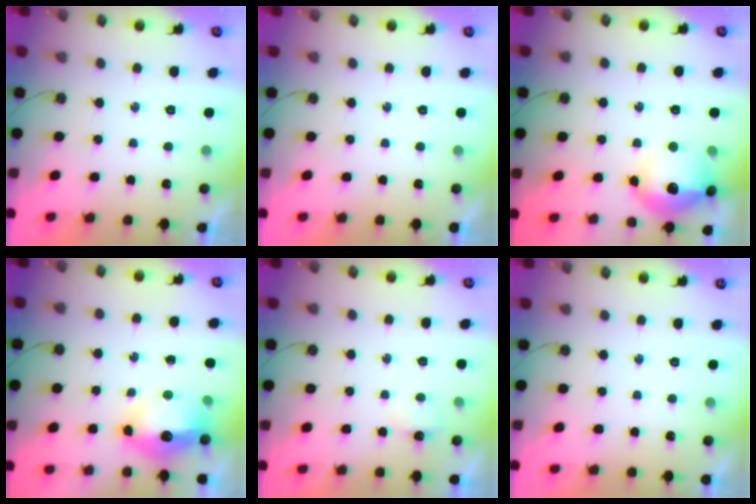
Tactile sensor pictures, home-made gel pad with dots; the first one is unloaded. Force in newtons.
{"total": 0.0}
{"total": 17.0, "press": 17.0, "slide": 1.3}
{"total": 12.8, "press": 12.7, "slide": 1.2}
{"total": 3.9, "press": 3.9, "slide": 0.6}
{"total": 0.0}